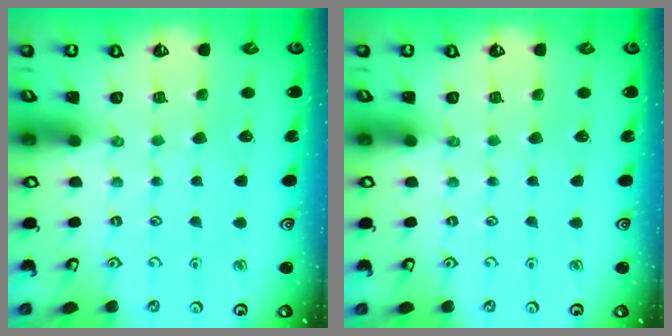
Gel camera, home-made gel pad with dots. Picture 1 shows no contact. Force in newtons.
{"total": 0.0}